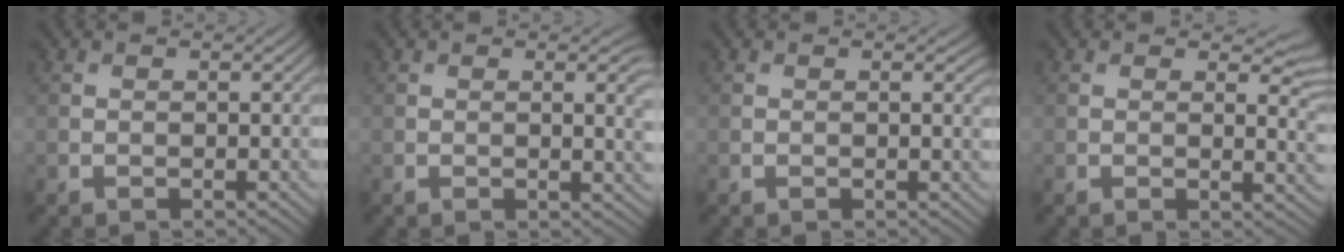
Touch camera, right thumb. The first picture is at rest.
{"total": 2.9, "force": [0.6, 0.7, 2.8], "torque": [-0.039, -0.001, 0.010]}
{"total": 0.6, "force": [0.2, 0.1, 0.6], "torque": [-0.006, -0.004, 0.000]}
{"total": 4.1, "force": [1.9, 1.7, 3.2], "torque": [-0.041, -0.011, 0.029]}